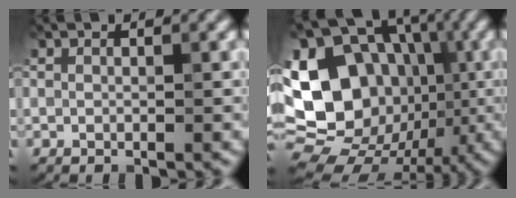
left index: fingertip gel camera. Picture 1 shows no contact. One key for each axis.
{"total": 20.6, "fx": -0.7, "fy": 17.2, "fz": 11.2, "tx": -0.200, "ty": 0.023, "tz": -0.030}